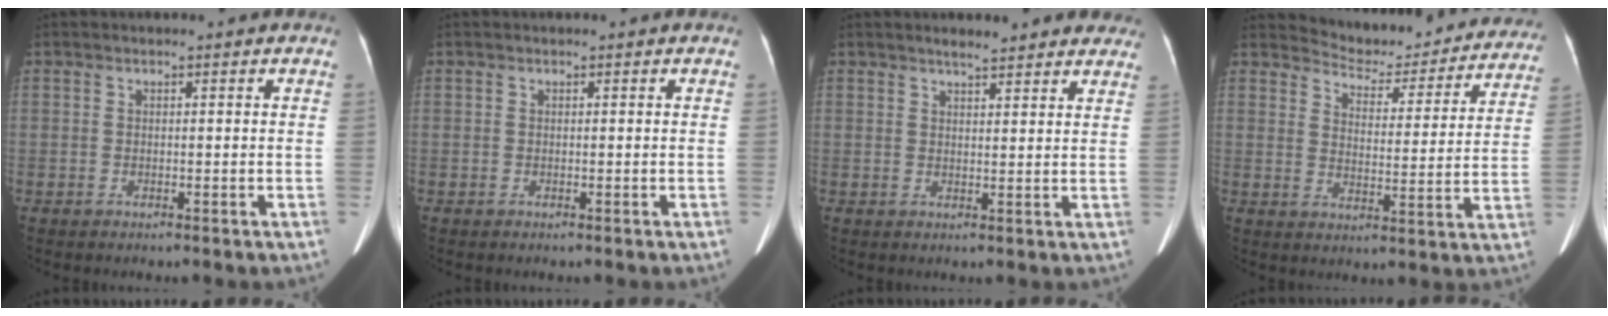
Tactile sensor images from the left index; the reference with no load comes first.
{"total": 0.0}
{"total": 8.1, "force": [7.2, 1.6, 3.3], "torque": [-0.030, 0.008, 0.077]}
{"total": 17.0, "force": [16.2, 4.1, 3.0], "torque": [-0.020, -0.032, 0.188]}